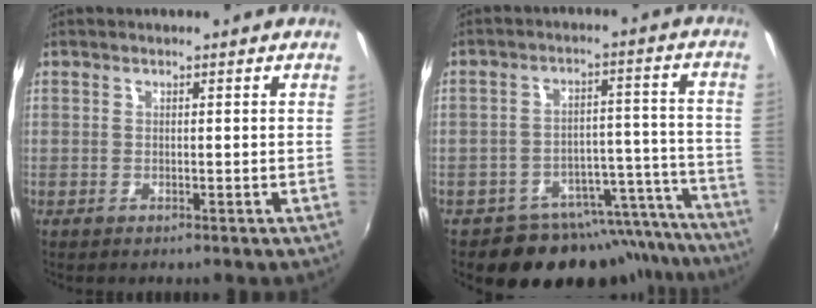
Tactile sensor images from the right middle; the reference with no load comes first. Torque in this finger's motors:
{"motor_torque": [1.04, -1.10, 0.07, 0.03]}